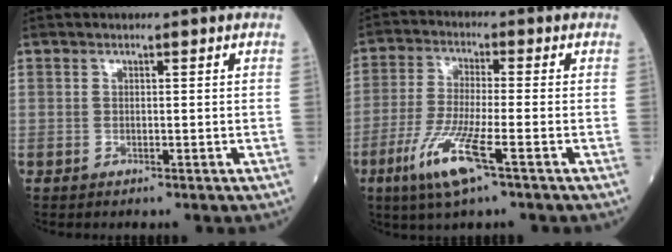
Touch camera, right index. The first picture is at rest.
{"total": 9.6, "force": [-4.6, 0.5, 8.4], "torque": [-0.179, -0.022, -0.090]}